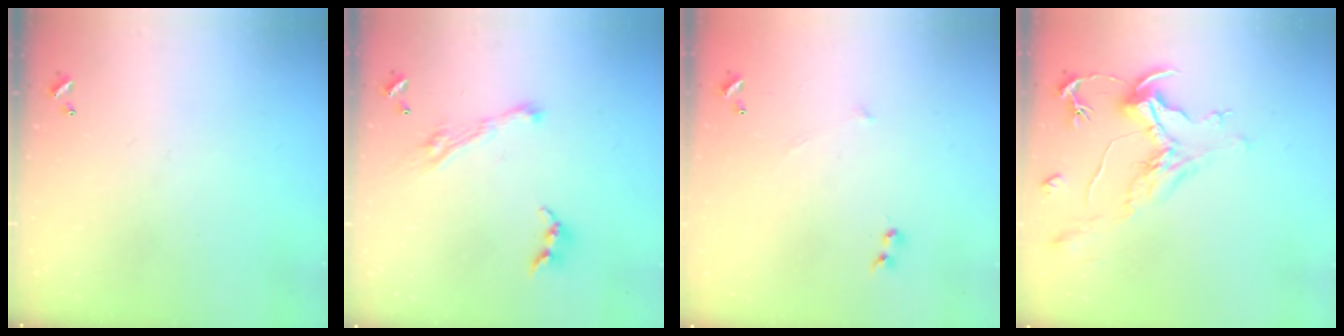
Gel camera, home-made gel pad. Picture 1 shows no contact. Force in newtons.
{"total": 5.0, "press": 5.0, "slide": 0.8}
{"total": 6.1, "press": 6.0, "slide": 0.9}
{"total": 2.3, "press": 1.8, "slide": 1.3}